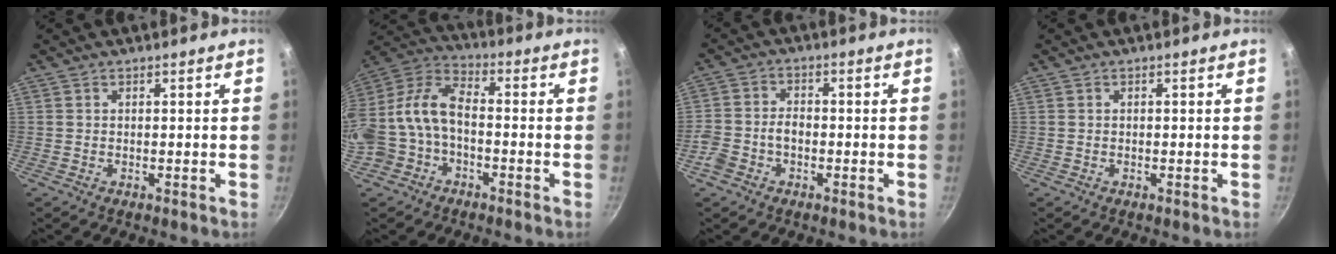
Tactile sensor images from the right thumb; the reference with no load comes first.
{"total": 12.8, "force": [-3.1, 8.5, 9.1], "torque": [-0.180, 0.053, -0.068]}
{"total": 5.5, "force": [-2.4, 3.8, 3.2], "torque": [-0.056, 0.031, -0.052]}
{"total": 0.0}